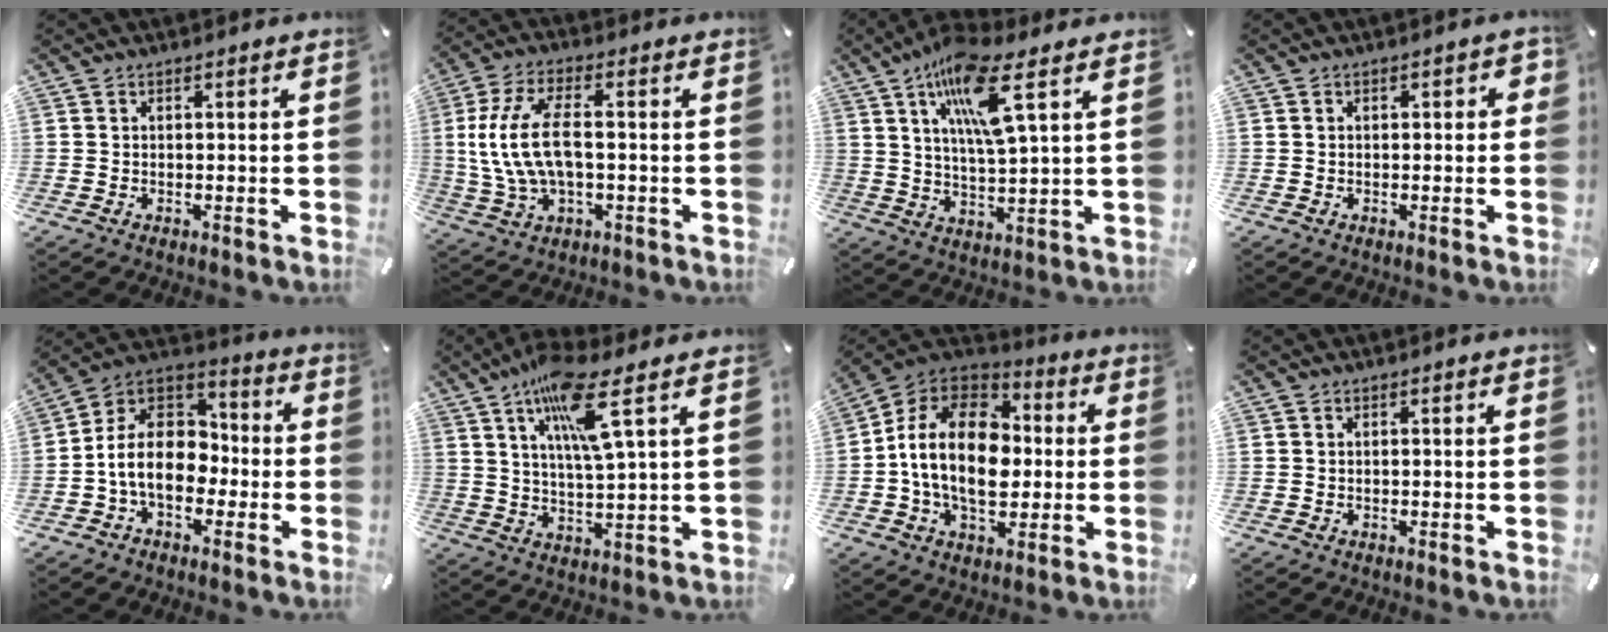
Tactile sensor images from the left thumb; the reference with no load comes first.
{"total": 13.0, "force": [0.1, 6.3, 11.4], "torque": [-0.240, -0.003, 0.001]}
{"total": 13.3, "force": [6.8, 2.8, 11.2], "torque": [-0.203, -0.014, 0.112]}
{"total": 1.7, "force": [-0.2, 1.1, 1.3], "torque": [-0.015, 0.004, -0.007]}
{"total": 12.7, "force": [-3.5, 9.5, 7.6], "torque": [-0.167, 0.013, -0.068]}
{"total": 12.3, "force": [6.3, 1.3, 10.5], "torque": [-0.198, -0.012, 0.103]}
{"total": 19.0, "force": [-1.7, 13.6, 13.1], "torque": [-0.264, 0.019, -0.038]}
{"total": 0.0}